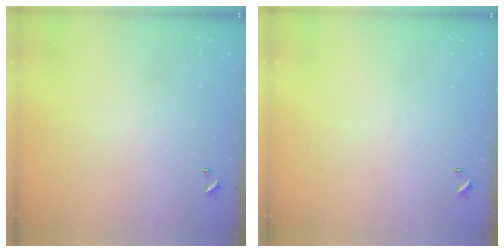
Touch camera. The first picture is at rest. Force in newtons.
{"total": 0.0}